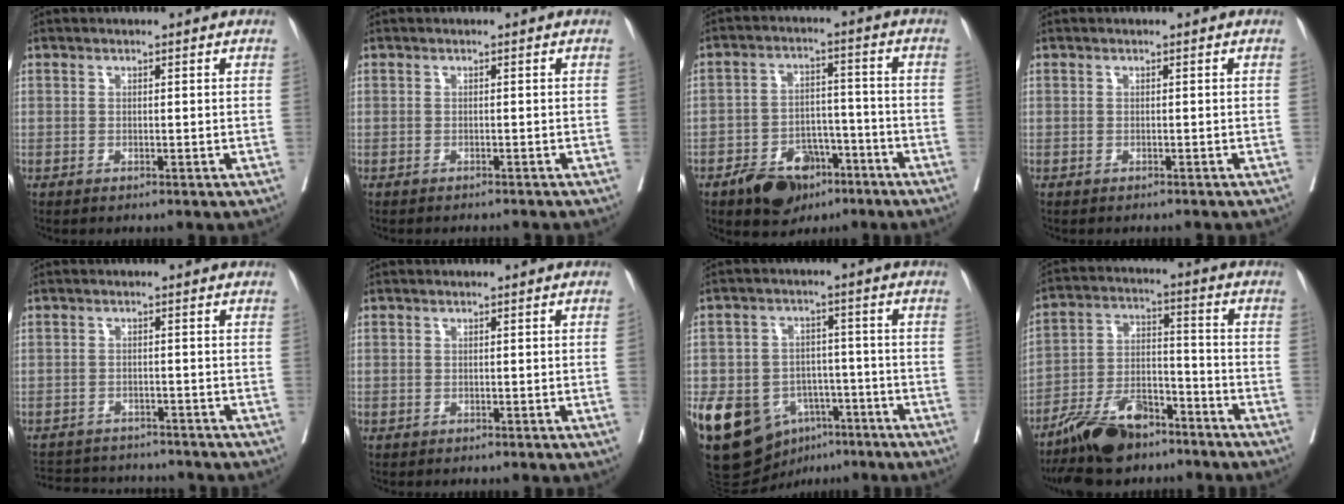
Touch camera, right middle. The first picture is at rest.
{"total": 4.2, "force": [-4.1, 0.5, 1.1], "torque": [-0.011, -0.009, -0.049]}
{"total": 9.4, "force": [-6.2, 5.5, 4.5], "torque": [-0.069, 0.013, -0.095]}
{"total": 2.4, "force": [-2.2, 0.4, 0.7], "torque": [-0.009, -0.002, -0.029]}
{"total": 8.9, "force": [-8.4, 2.6, 1.3], "torque": [-0.020, 0.010, -0.115]}
{"total": 0.6, "force": [-0.2, 0.2, 0.5], "torque": [-0.008, 0.008, -0.002]}
{"total": 14.0, "force": [-7.0, 9.9, 7.0], "torque": [-0.123, 0.017, -0.104]}
{"total": 12.8, "force": [-9.7, 4.8, 6.9], "torque": [-0.130, -0.001, -0.177]}